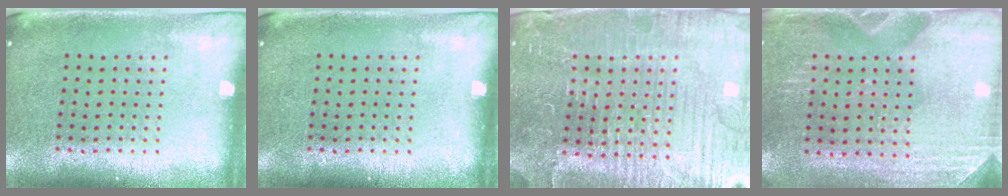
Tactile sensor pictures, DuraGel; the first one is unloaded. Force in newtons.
{"total": 0.0}
{"total": 5.2, "press": 4.9, "slide": 1.6}
{"total": 3.0, "press": 2.8, "slide": 1.0}